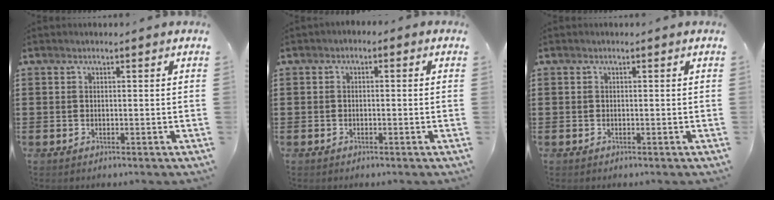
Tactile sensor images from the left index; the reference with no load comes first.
{"total": 0.8, "force": [-0.7, 0.3, 0.2], "torque": [-0.006, 0.000, -0.015]}
{"total": 0.0}